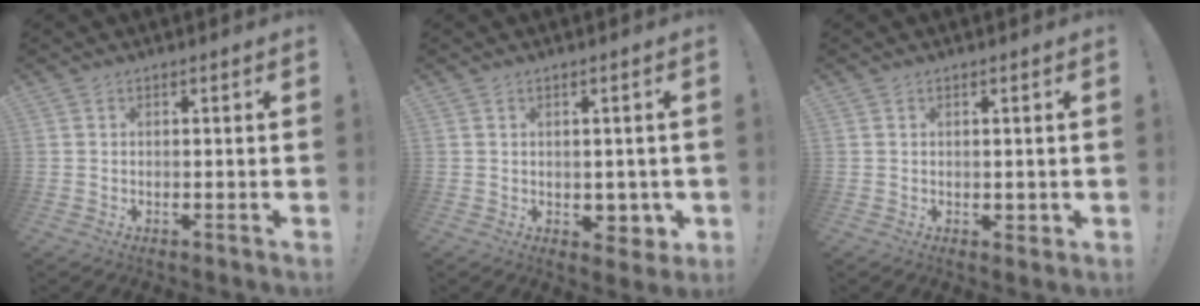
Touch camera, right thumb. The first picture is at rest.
{"total": 4.8, "force": [0.0, 3.9, 2.7], "torque": [-0.017, -0.002, 0.005]}
{"total": 1.5, "force": [0.4, 1.2, 0.8], "torque": [-0.001, -0.003, 0.005]}